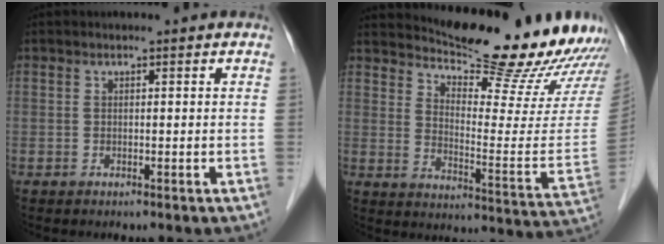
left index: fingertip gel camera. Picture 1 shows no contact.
{"total": 21.5, "force": [20.1, 1.8, 7.4], "torque": [-0.108, -0.099, 0.256]}